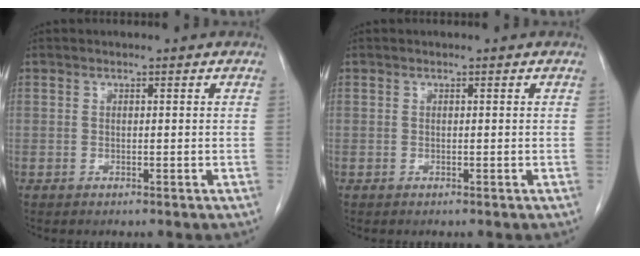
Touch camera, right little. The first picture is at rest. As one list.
[{"total": 0.0}]